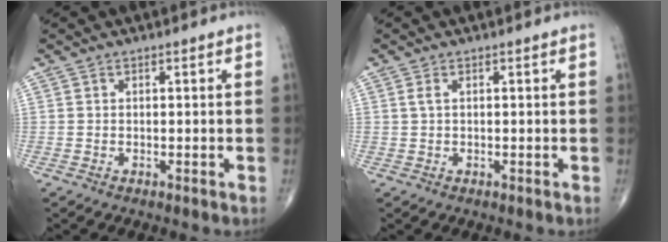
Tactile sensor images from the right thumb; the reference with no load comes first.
{"total": 1.1, "force": [0.3, 0.6, 0.9], "torque": [-0.025, 0.005, 0.006]}